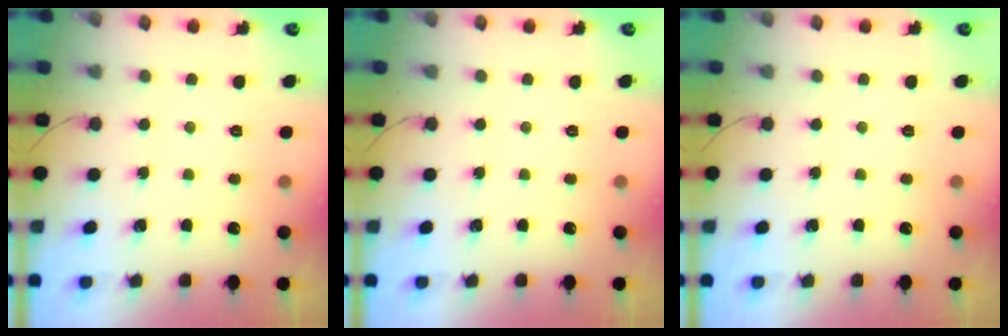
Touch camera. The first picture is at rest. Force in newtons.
{"total": 0.0}
{"total": 0.0}